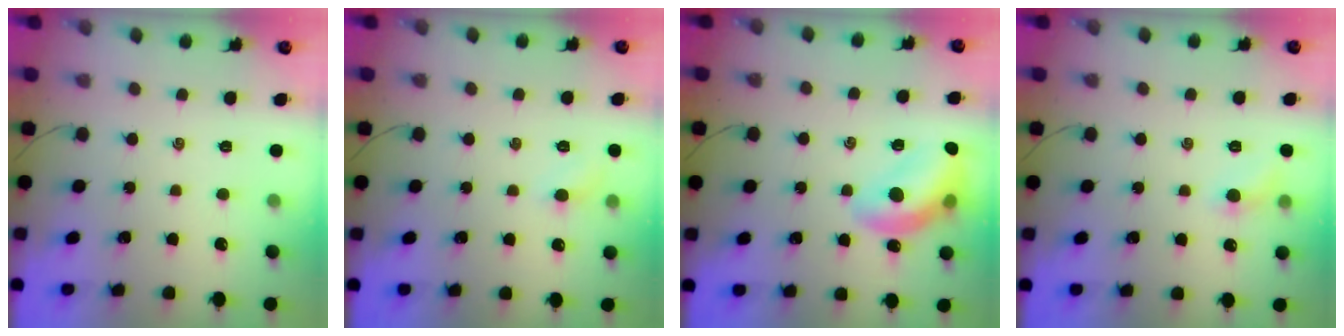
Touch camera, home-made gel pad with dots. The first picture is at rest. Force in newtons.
{"total": 4.3, "press": 4.0, "slide": 1.5}
{"total": 15.3, "press": 15.1, "slide": 2.7}
{"total": 4.6, "press": 4.4, "slide": 1.5}